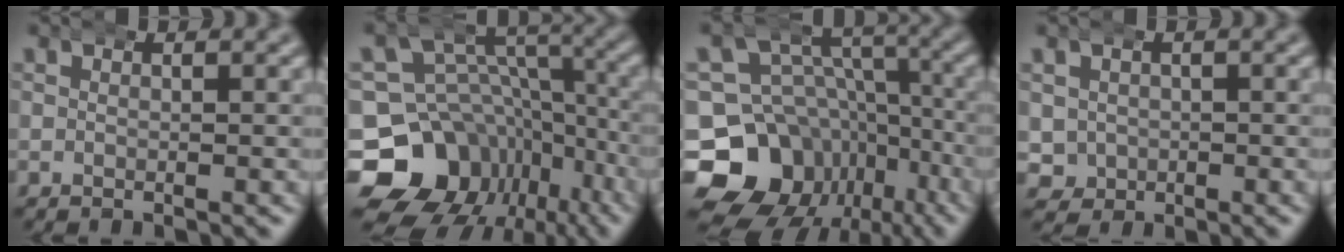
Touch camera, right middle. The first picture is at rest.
{"total": 19.3, "force": [-6.8, 16.0, 8.3], "torque": [-0.152, -0.085, -0.095]}
{"total": 21.2, "force": [-6.7, 18.1, 8.6], "torque": [-0.177, -0.108, -0.089]}
{"total": 4.3, "force": [-0.4, 4.1, 1.1], "torque": [-0.041, -0.028, 0.007]}